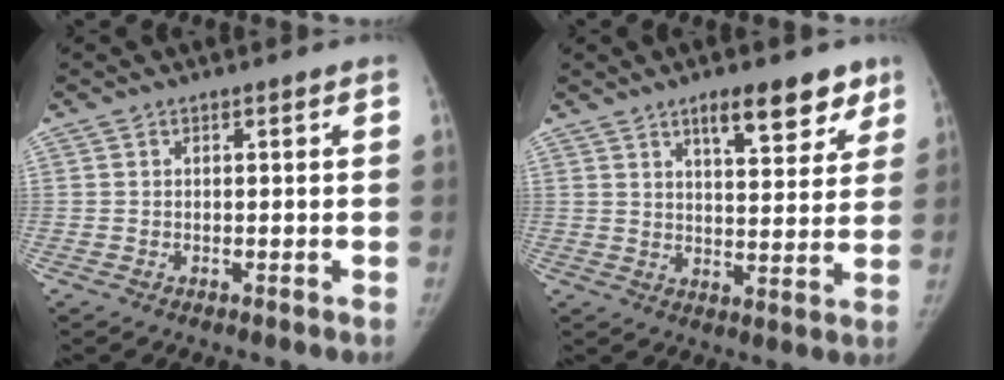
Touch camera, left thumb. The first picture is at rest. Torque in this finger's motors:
{"motor_torque": [0.02, 0.14, 0.48, -0.40, 0.03]}